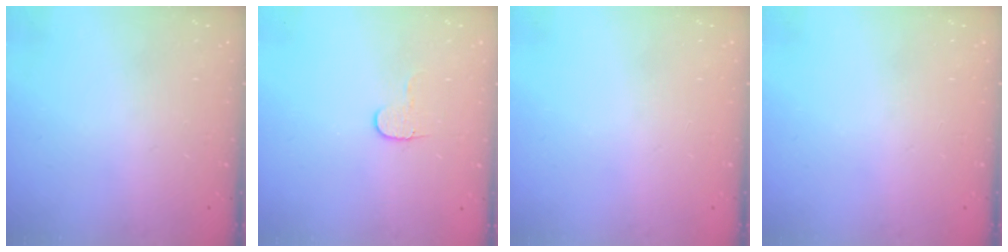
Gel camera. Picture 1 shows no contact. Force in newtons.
{"total": 5.5, "press": 5.4, "slide": 0.5}
{"total": 0.0}
{"total": 0.0}